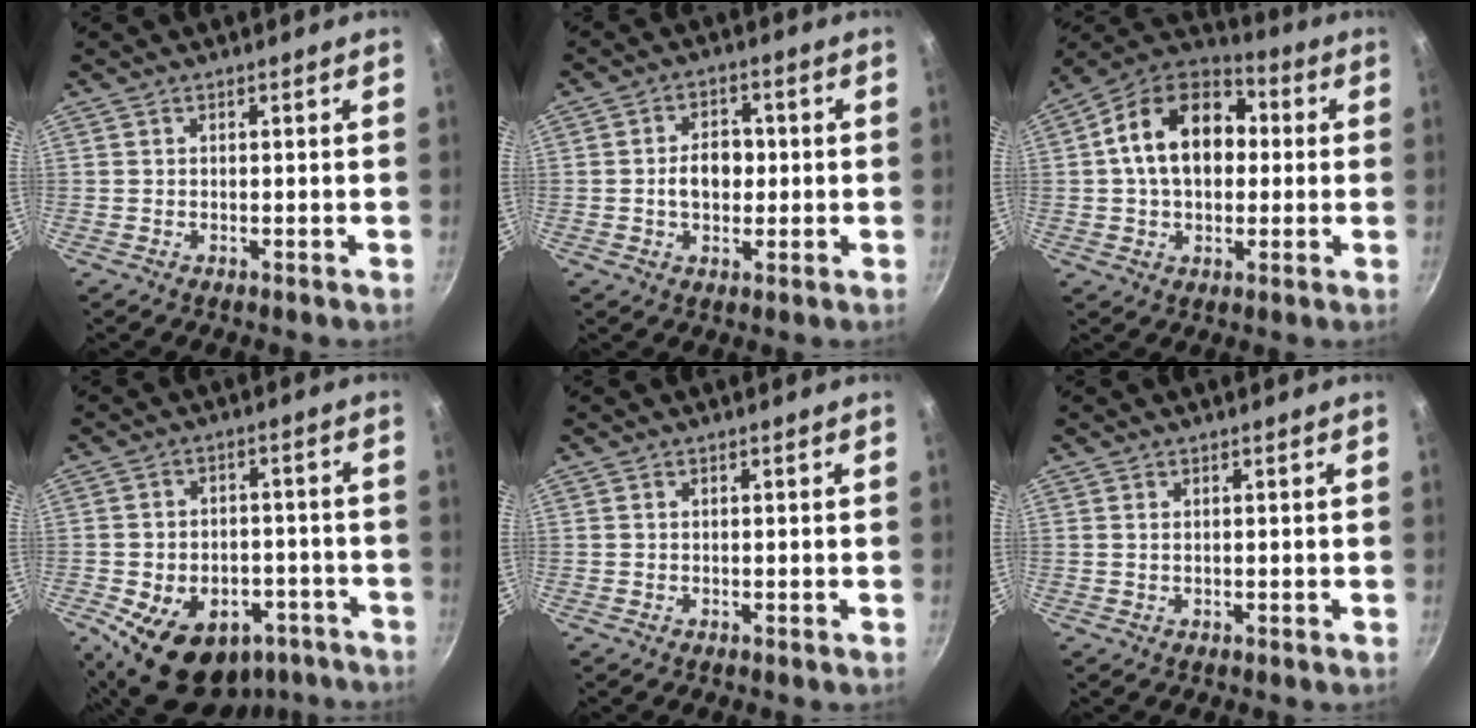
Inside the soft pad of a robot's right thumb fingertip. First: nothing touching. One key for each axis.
{"total": 4.6, "fx": -0.3, "fy": 3.3, "fz": 3.2, "tx": -0.026, "ty": 0.011, "tz": -0.006}
{"total": 18.1, "fx": 2.0, "fy": 12.5, "fz": 12.9, "tx": -0.184, "ty": 0.035, "tz": 0.013}
{"total": 17.2, "fx": -9.3, "fy": 11.4, "fz": 8.9, "tx": -0.102, "ty": 0.043, "tz": -0.117}
{"total": 0.0}
{"total": 0.6, "fx": 0.2, "fy": 0.3, "fz": 0.5, "tx": -0.010, "ty": 0.000, "tz": 0.002}